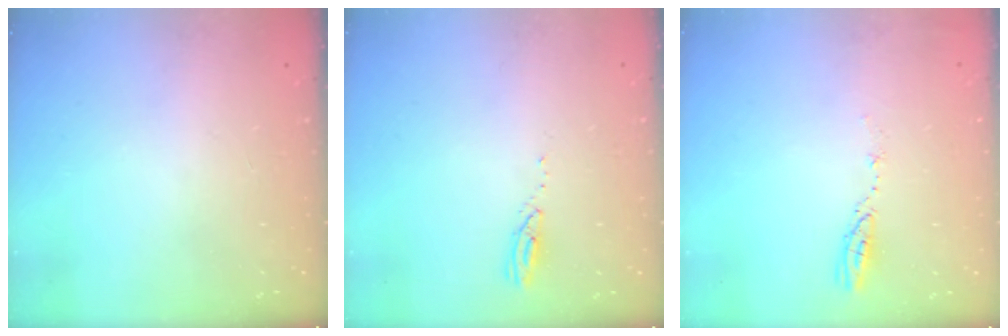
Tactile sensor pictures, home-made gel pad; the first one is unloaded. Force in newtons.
{"total": 3.1, "press": 3.1, "slide": 0.2}
{"total": 3.8, "press": 3.7, "slide": 0.3}